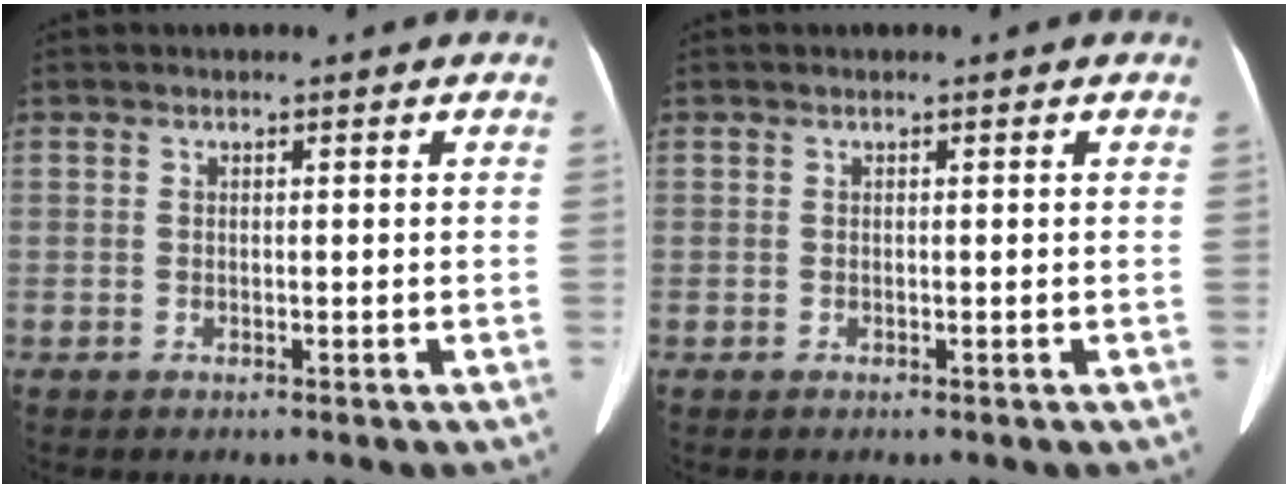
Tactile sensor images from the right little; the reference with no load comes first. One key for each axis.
{"total": 0.0}